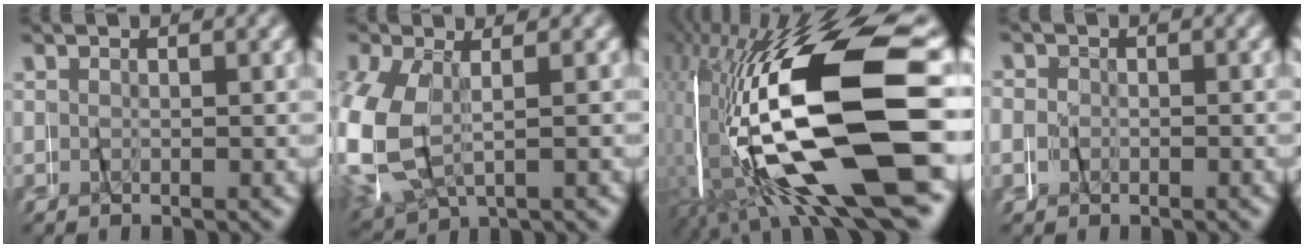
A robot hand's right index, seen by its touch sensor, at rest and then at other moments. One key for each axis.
{"total": 7.3, "fx": -0.3, "fy": 5.9, "fz": 4.3, "tx": -0.144, "ty": -0.016, "tz": 0.001}
{"total": 20.4, "fx": -3.6, "fy": 8.9, "fz": 18.0, "tx": -0.335, "ty": -0.024, "tz": -0.026}
{"total": 2.5, "fx": -0.1, "fy": 2.5, "fz": 0.4, "tx": -0.020, "ty": 0.004, "tz": -0.010}